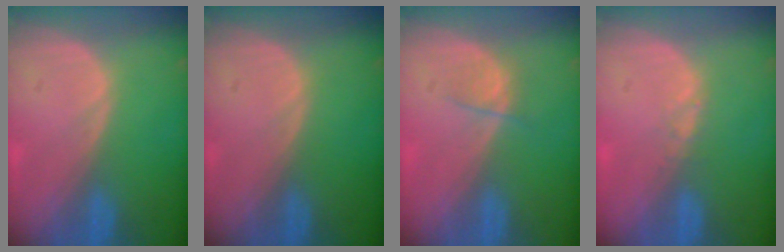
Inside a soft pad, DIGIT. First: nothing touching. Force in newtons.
{"total": 0.0}
{"total": 2.2, "press": 2.0, "slide": 0.9}
{"total": 0.9, "press": 0.8, "slide": 0.5}